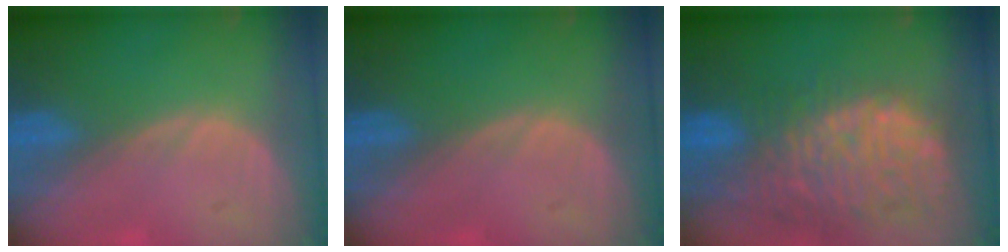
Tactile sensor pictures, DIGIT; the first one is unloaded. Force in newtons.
{"total": 0.0}
{"total": 14.2, "press": 11.7, "slide": 8.0}